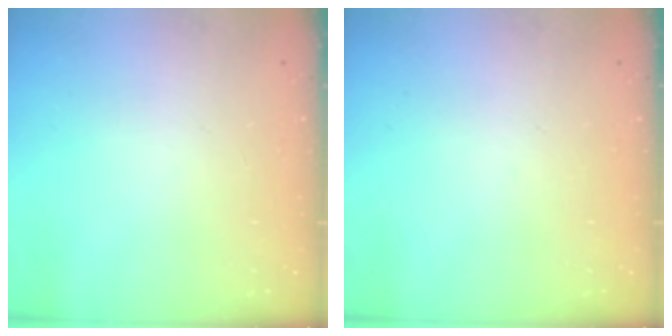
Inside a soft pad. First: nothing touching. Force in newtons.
{"total": 0.0}